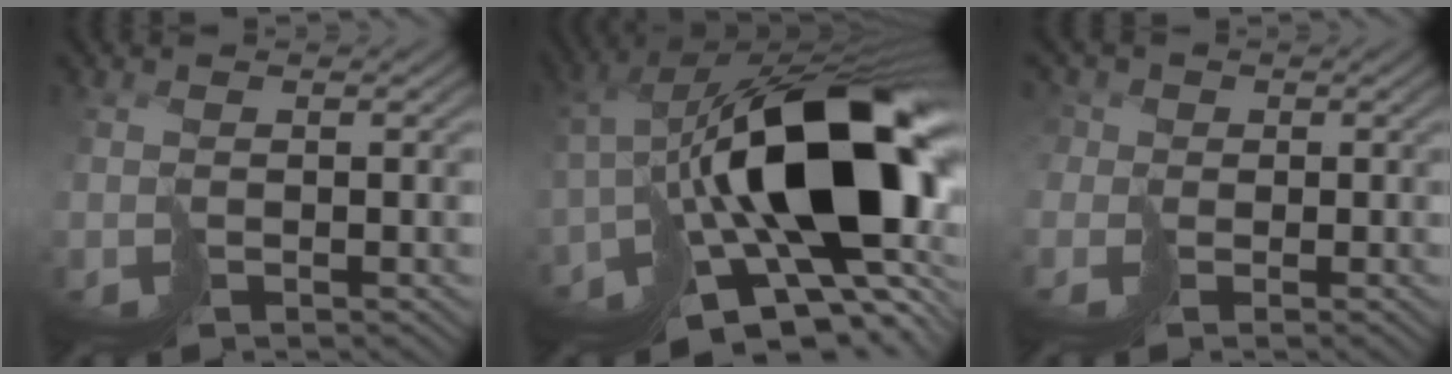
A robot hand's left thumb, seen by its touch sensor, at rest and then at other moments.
{"total": 20.4, "force": [-4.1, 10.1, 17.3], "torque": [-0.288, -0.017, -0.054]}
{"total": 4.6, "force": [1.0, 4.2, 1.6], "torque": [-0.060, 0.018, -0.024]}